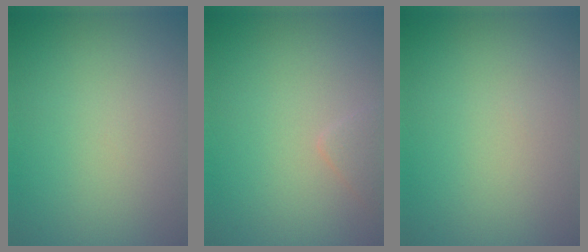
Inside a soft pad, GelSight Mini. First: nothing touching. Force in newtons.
{"total": 1.1, "press": 1.1, "slide": 0.1}
{"total": 0.0}